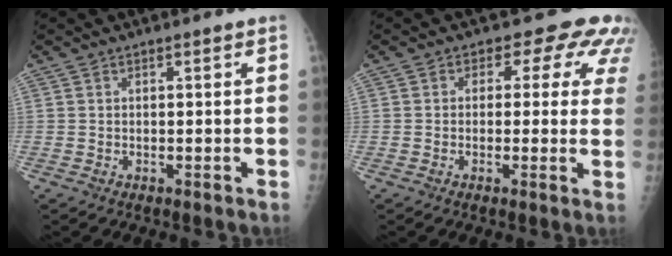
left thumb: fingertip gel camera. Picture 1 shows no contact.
{"total": 9.7, "force": [4.5, 6.1, 6.0], "torque": [-0.019, -0.008, 0.030]}